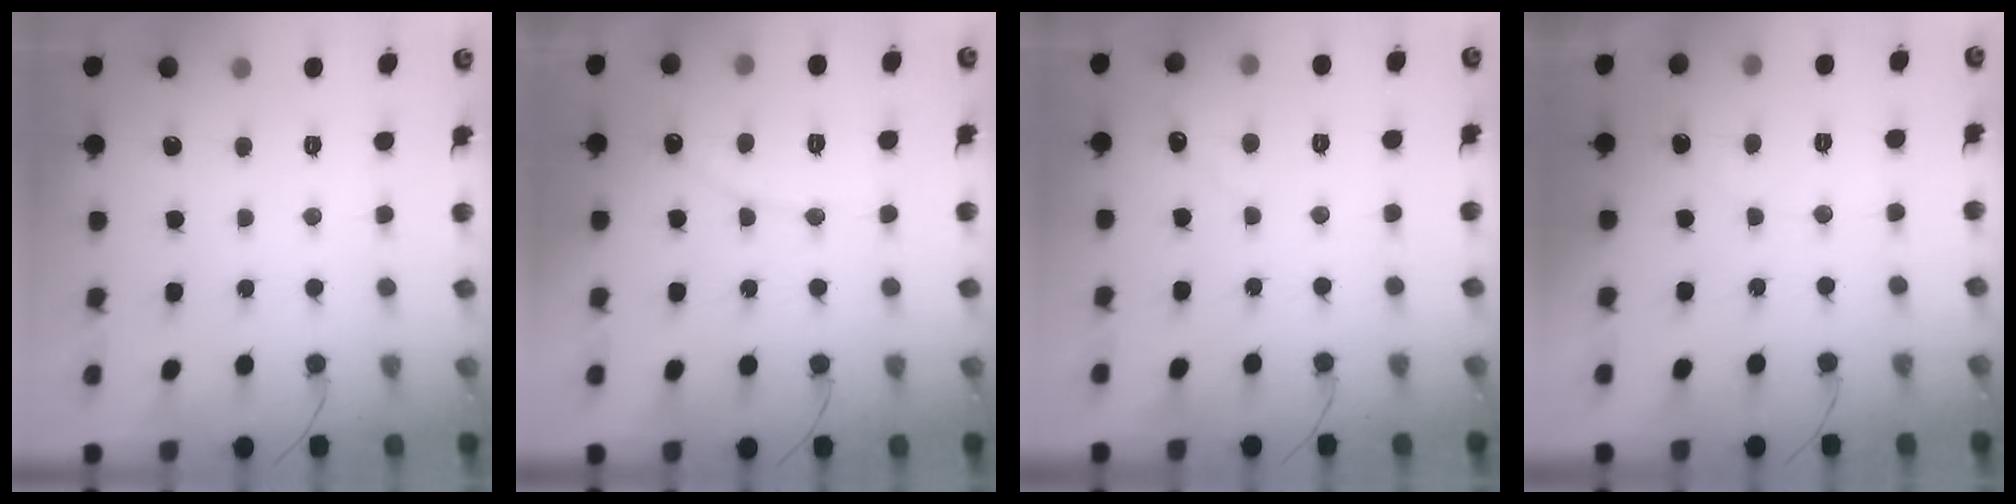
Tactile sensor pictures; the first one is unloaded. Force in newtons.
{"total": 6.6, "press": 6.5, "slide": 0.6}
{"total": 2.7, "press": 2.7, "slide": 0.3}
{"total": 2.7, "press": 2.7, "slide": 0.1}